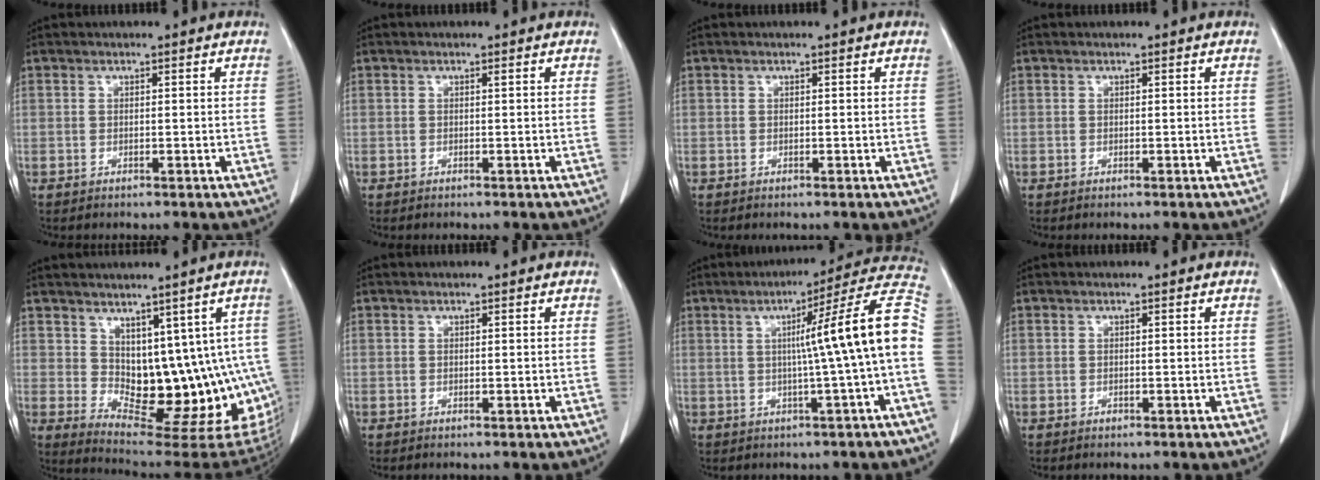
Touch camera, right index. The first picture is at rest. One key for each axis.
{"total": 0.0}
{"total": 0.0}
{"total": 0.0}
{"total": 15.0, "fx": 0.5, "fy": 8.9, "fz": 12.1, "tx": -0.137, "ty": -0.001, "tz": 0.027}
{"total": 0.0}
{"total": 13.5, "fx": -0.2, "fy": -1.7, "fz": 13.4, "tx": -0.173, "ty": 0.026, "tz": -0.008}
{"total": 0.0}